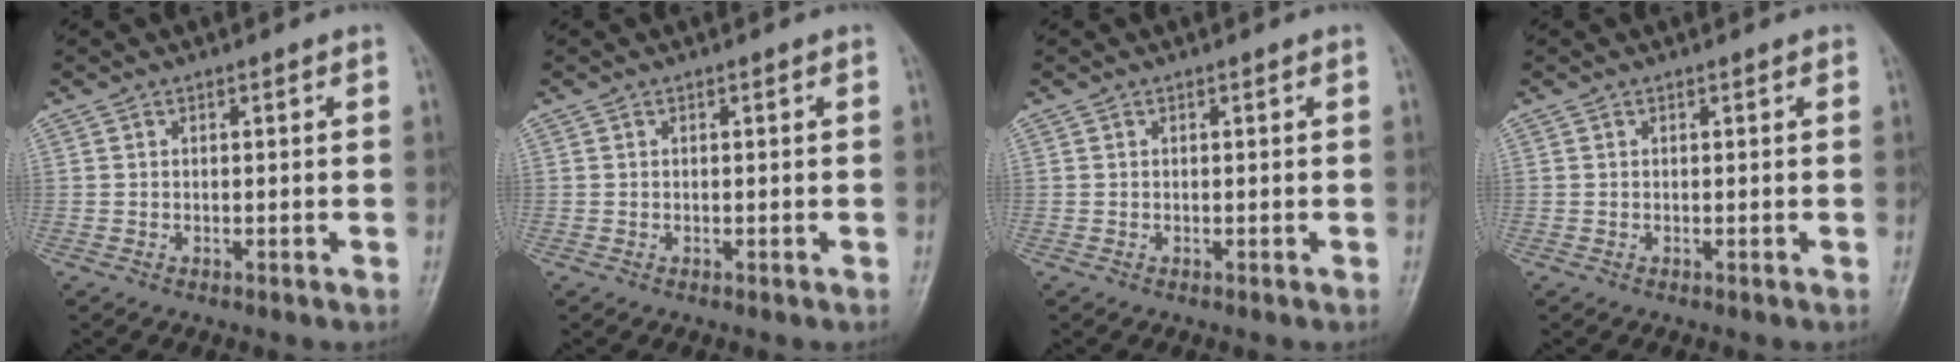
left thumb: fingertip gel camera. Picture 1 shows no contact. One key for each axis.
{"total": 0.0}
{"total": 0.0}
{"total": 0.0}